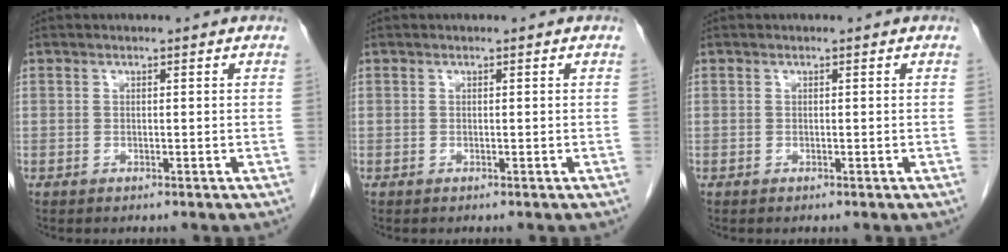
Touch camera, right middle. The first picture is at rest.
{"total": 0.0}
{"total": 0.0}